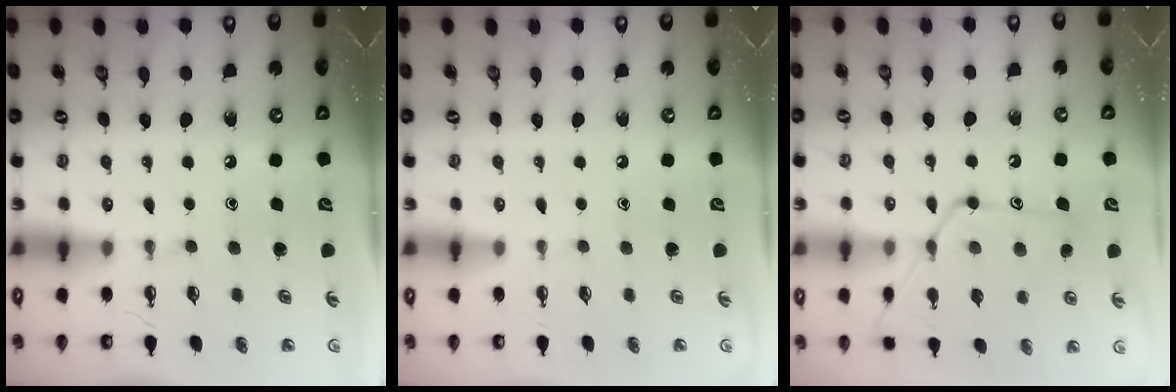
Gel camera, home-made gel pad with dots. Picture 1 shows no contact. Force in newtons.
{"total": 0.0}
{"total": 15.4, "press": 15.4, "slide": 0.9}